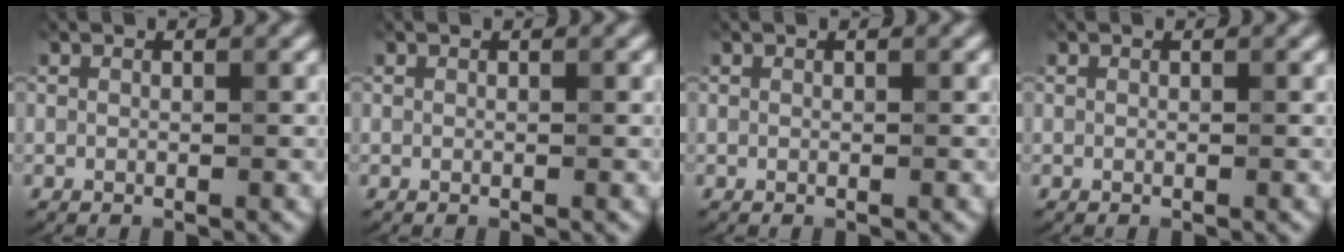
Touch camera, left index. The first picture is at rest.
{"total": 0.0}
{"total": 0.0}
{"total": 0.0}